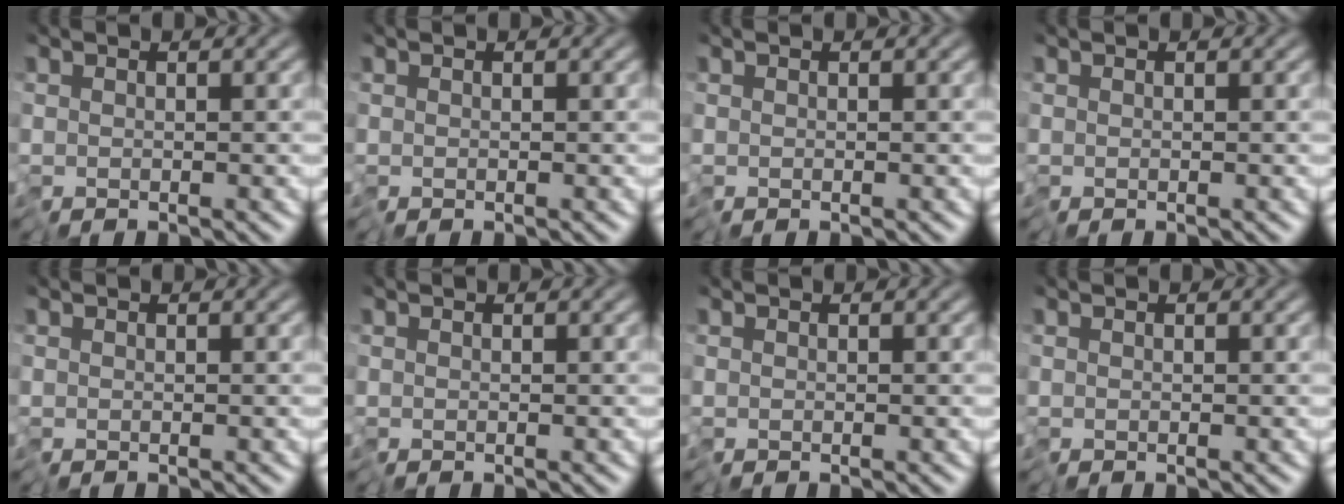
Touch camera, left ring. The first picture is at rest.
{"total": 0.0}
{"total": 0.0}
{"total": 0.0}
{"total": 0.0}
{"total": 0.0}
{"total": 0.0}
{"total": 0.0}